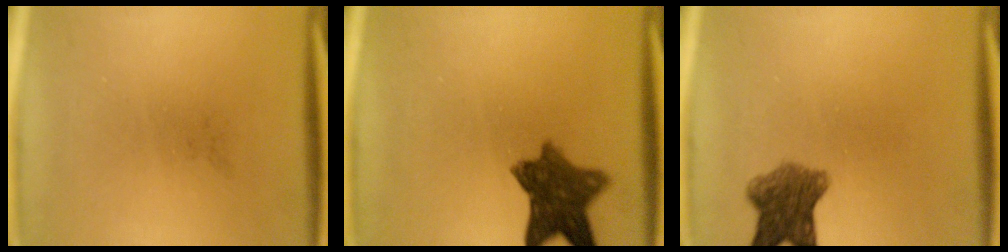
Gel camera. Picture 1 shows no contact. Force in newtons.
{"total": 9.2}
{"total": 6.7}